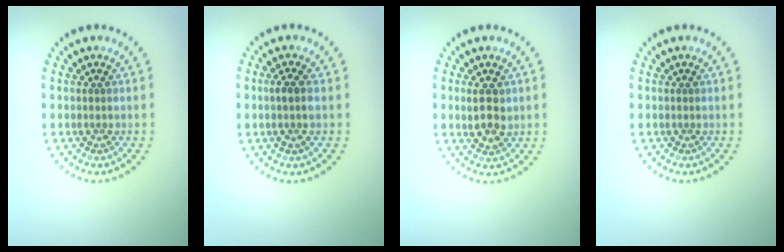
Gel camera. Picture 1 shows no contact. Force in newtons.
{"total": 1.8, "press": 1.6, "slide": 0.9}
{"total": 2.5, "press": 2.4, "slide": 0.7}
{"total": 0.0}